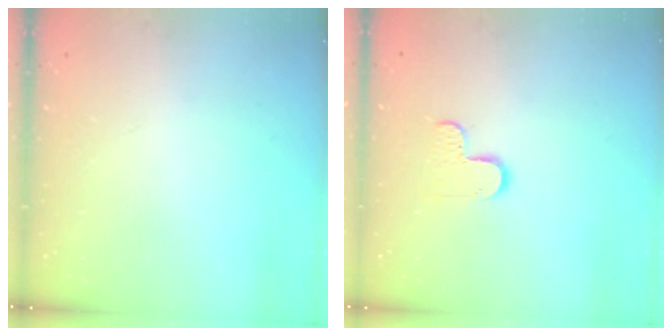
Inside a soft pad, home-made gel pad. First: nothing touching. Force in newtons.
{"total": 6.1, "press": 6.1, "slide": 0.4}